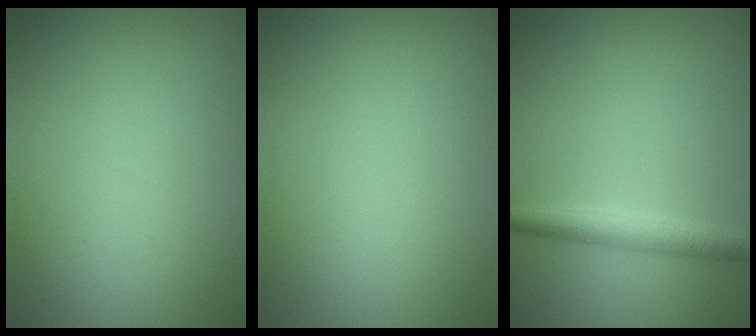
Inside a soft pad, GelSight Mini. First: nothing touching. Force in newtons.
{"total": 0.0}
{"total": 2.6, "press": 2.6, "slide": 0.0}